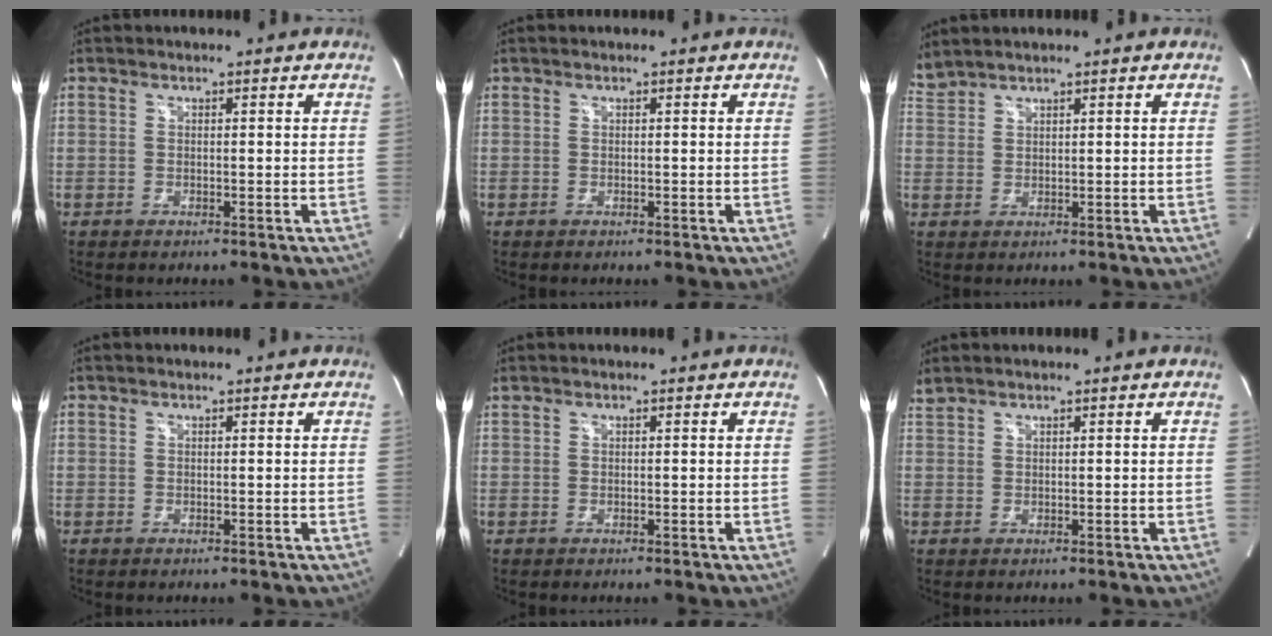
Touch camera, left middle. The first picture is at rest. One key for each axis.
{"total": 0.0}
{"total": 2.7, "fx": 2.6, "fy": -0.4, "fz": 0.6, "tx": -0.027, "ty": 0.018, "tz": 0.065}
{"total": 0.0}
{"total": 0.0}
{"total": 1.3, "fx": 1.2, "fy": -0.2, "fz": 0.3, "tx": -0.017, "ty": 0.018, "tz": 0.033}